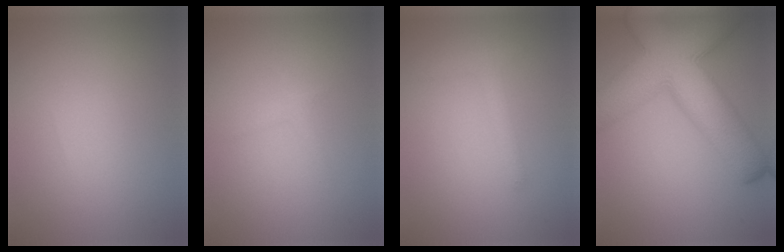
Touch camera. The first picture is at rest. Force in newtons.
{"total": 0.7, "press": 0.7, "slide": 0.0}
{"total": 1.3, "press": 1.3, "slide": 0.0}
{"total": 12.5, "press": 12.4, "slide": 0.5}